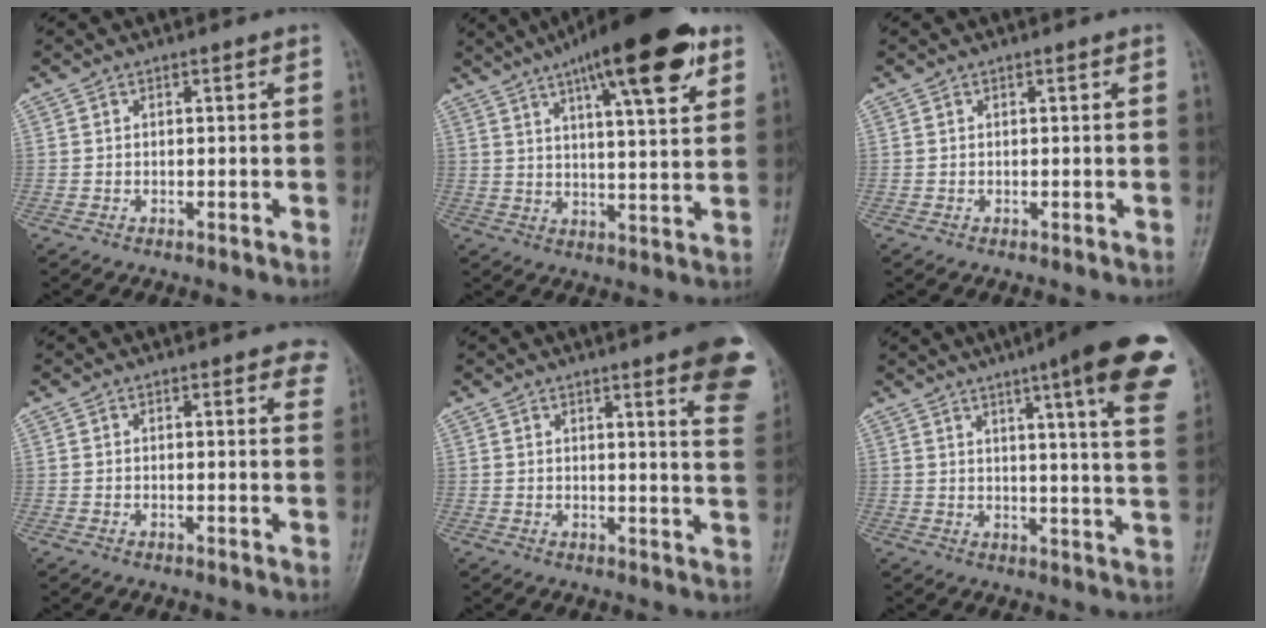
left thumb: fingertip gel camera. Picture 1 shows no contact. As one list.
[{"total": 18.4, "force": [10.1, 4.7, 14.7], "torque": [-0.199, -0.024, 0.148]}, {"total": 0.0}, {"total": 4.0, "force": [3.0, 1.6, 2.1], "torque": [0.002, -0.008, 0.023]}, {"total": 12.6, "force": [7.4, 2.1, 9.9], "torque": [-0.092, -0.033, 0.073]}, {"total": 20.7, "force": [11.8, 2.9, 16.7], "torque": [-0.200, -0.036, 0.134]}]